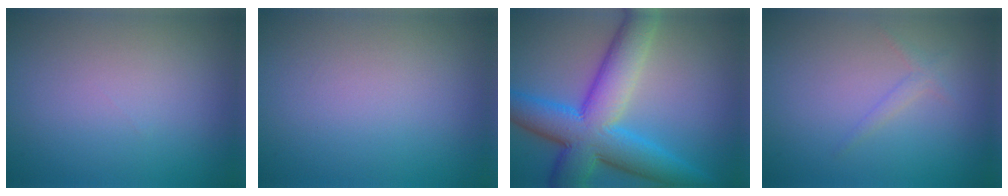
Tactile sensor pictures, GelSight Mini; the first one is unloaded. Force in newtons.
{"total": 0.0}
{"total": 10.9, "press": 10.9, "slide": 0.1}
{"total": 1.1, "press": 1.1, "slide": 0.1}